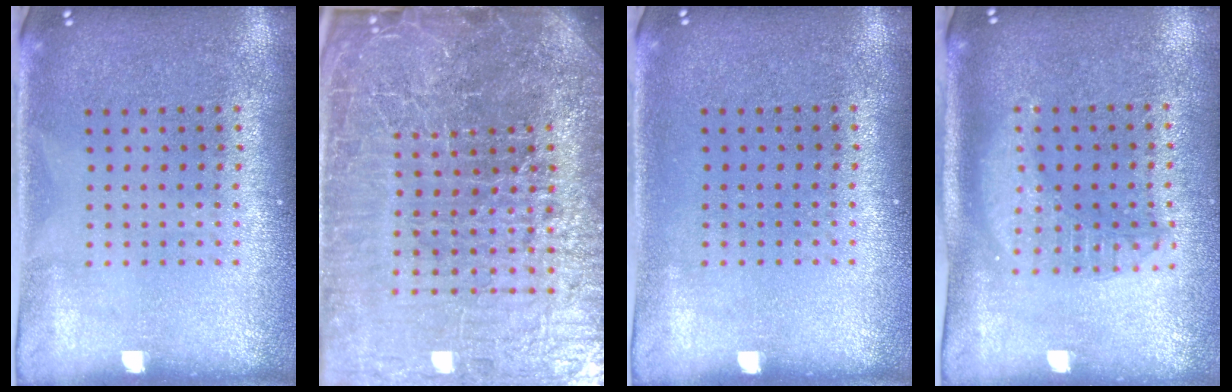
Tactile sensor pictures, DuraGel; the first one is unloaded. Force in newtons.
{"total": 7.6, "press": 6.6, "slide": 3.8}
{"total": 0.0}
{"total": 1.7, "press": 1.5, "slide": 0.9}